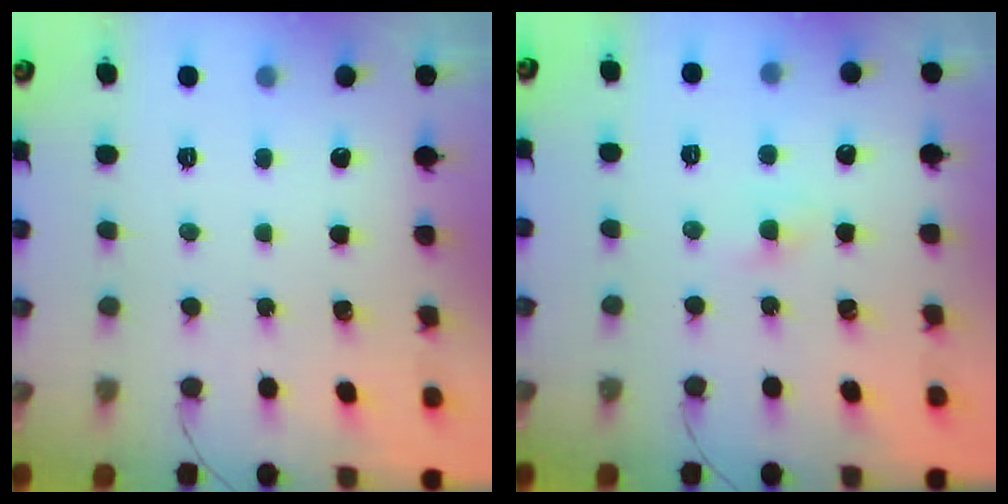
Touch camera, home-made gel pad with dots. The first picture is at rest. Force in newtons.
{"total": 2.2, "press": 2.1, "slide": 0.8}